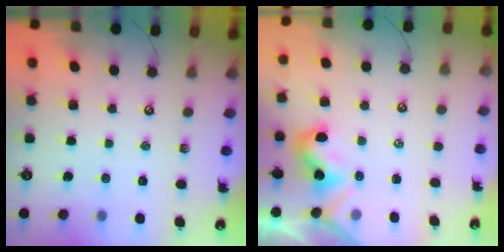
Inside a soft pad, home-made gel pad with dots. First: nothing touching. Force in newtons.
{"total": 2.0, "press": 1.9, "slide": 0.4}